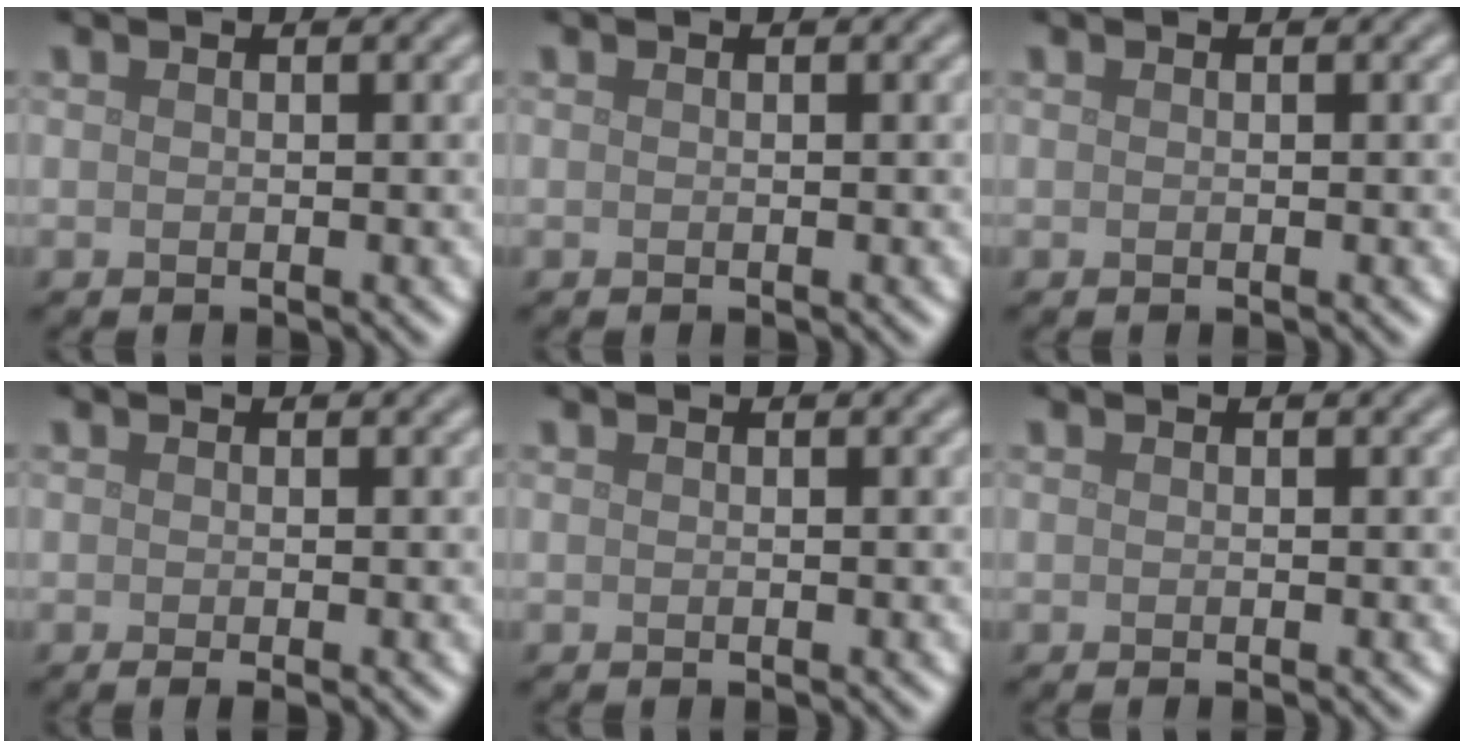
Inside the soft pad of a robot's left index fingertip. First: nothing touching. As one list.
[{"total": 0.0}, {"total": 0.0}, {"total": 1.0, "force": [-0.3, 0.3, 0.9], "torque": [-0.013, -0.008, -0.006]}, {"total": 0.0}, {"total": 0.0}]